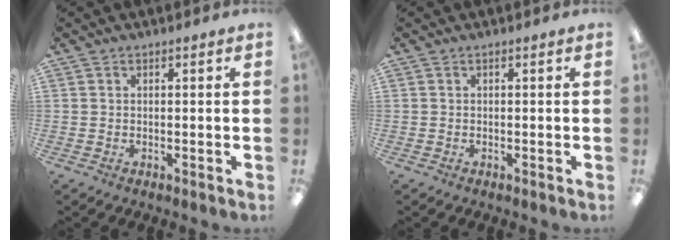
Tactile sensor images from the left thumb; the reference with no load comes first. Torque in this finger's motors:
{"motor_torque": [0.00, 0.00, 0.00, 0.00, 0.00]}